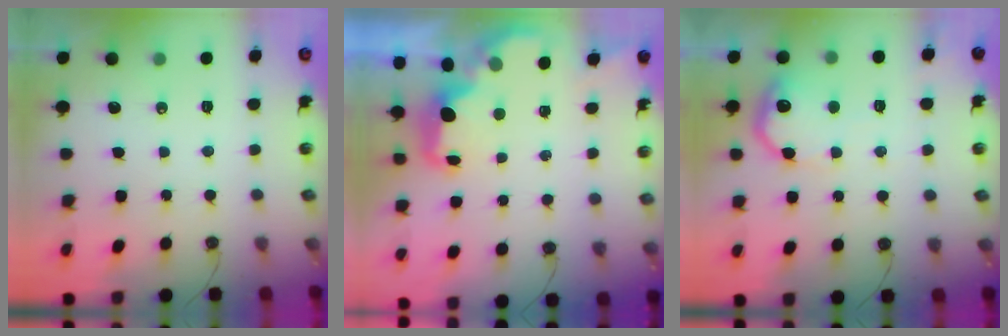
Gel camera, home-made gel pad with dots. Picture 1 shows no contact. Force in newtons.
{"total": 2.4, "press": 2.3, "slide": 0.8}
{"total": 12.4, "press": 12.4, "slide": 0.8}